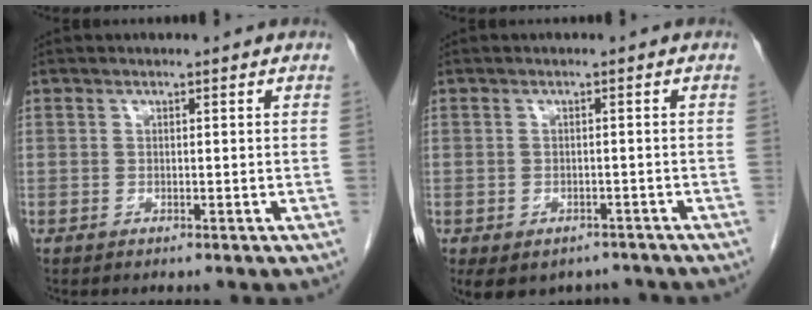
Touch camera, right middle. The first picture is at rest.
{"total": 7.8, "force": [-5.8, 4.6, 2.5], "torque": [-0.035, 0.007, -0.075]}